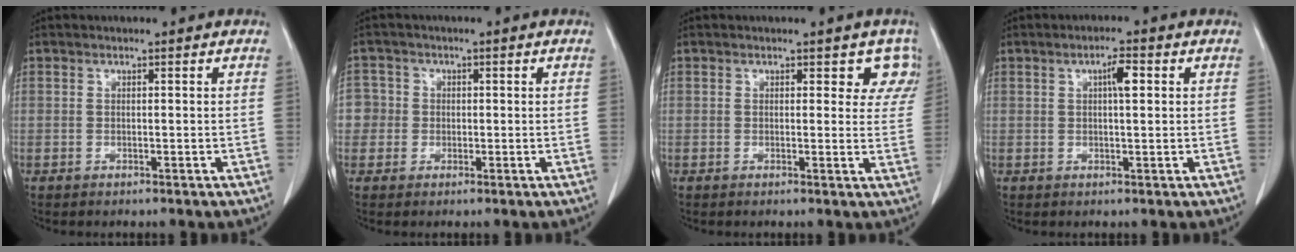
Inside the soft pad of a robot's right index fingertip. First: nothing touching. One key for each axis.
{"total": 3.6, "fx": -0.2, "fy": 3.6, "fz": 0.0, "tx": 0.016, "ty": 0.014, "tz": -0.006}
{"total": 4.0, "fx": 2.5, "fy": 2.4, "fz": 1.9, "tx": 0.008, "ty": -0.002, "tz": 0.015}
{"total": 3.1, "fx": 0.9, "fy": 0.5, "fz": 2.9, "tx": -0.050, "ty": 0.005, "tz": 0.013}